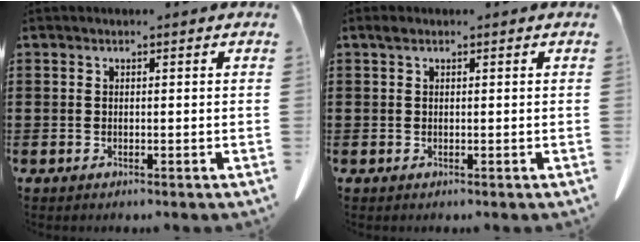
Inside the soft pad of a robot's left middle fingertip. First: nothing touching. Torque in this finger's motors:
{"motor_torque": [0.86, 0.64, 0.00, 0.03]}